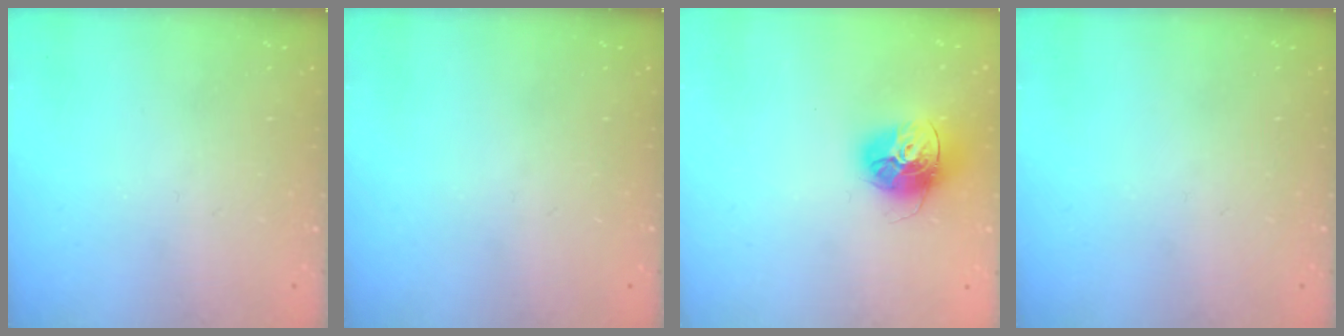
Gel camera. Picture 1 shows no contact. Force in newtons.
{"total": 0.0}
{"total": 14.5, "press": 14.4, "slide": 1.5}
{"total": 0.0}